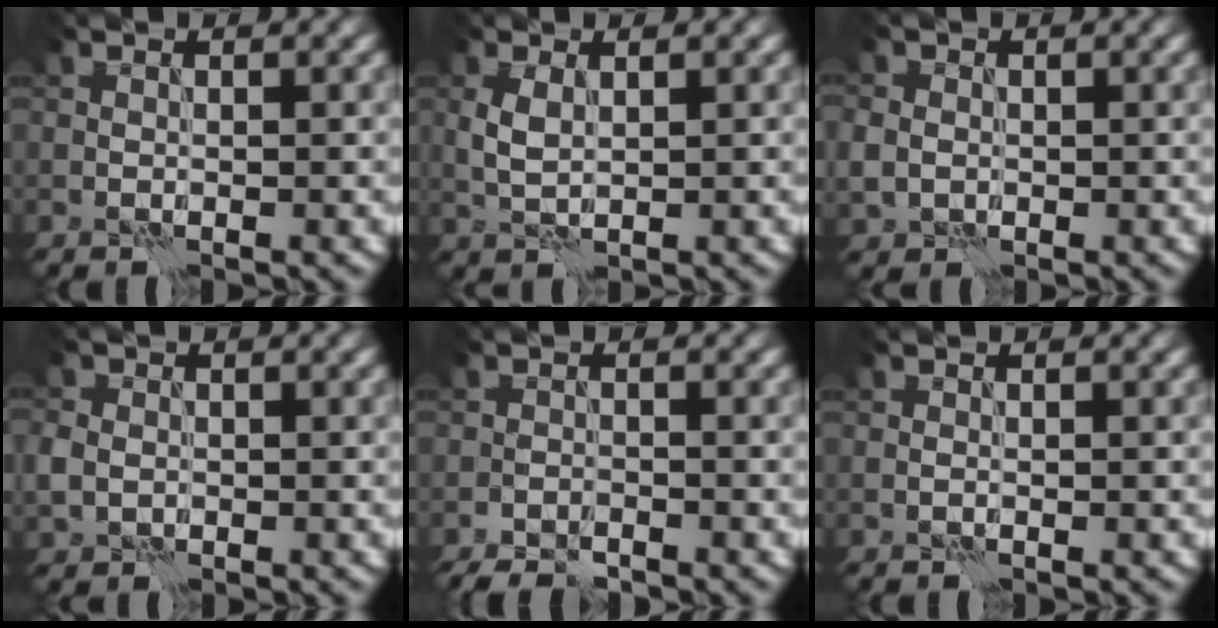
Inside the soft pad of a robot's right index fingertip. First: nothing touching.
{"total": 1.8, "force": [1.0, 0.8, 1.3], "torque": [-0.037, 0.000, 0.023]}
{"total": 3.0, "force": [0.3, 2.7, 1.2], "torque": [-0.030, 0.005, 0.006]}
{"total": 2.4, "force": [0.0, 2.2, 1.1], "torque": [-0.028, 0.003, -0.002]}
{"total": 2.7, "force": [-2.3, 0.8, 1.0], "torque": [-0.023, -0.003, -0.041]}
{"total": 0.0}